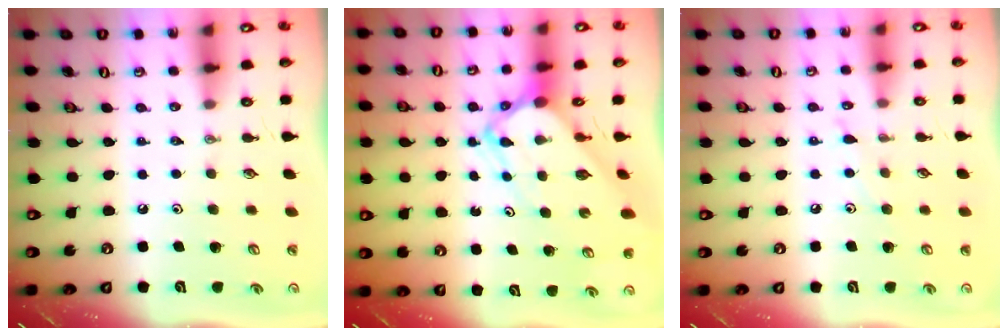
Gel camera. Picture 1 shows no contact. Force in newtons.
{"total": 6.3, "press": 6.2, "slide": 0.5}
{"total": 5.2, "press": 5.2, "slide": 0.1}